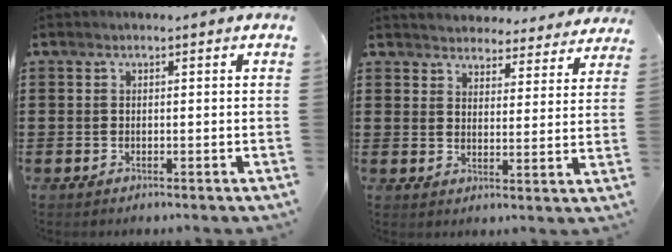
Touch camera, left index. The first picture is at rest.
{"total": 4.0, "force": [4.0, 0.2, -0.3], "torque": [-0.008, -0.029, 0.067]}